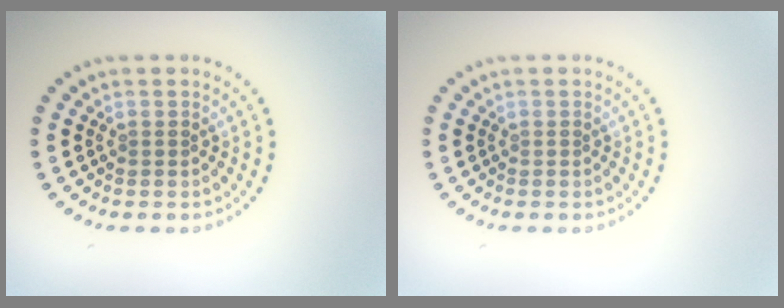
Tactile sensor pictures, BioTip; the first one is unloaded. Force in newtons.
{"total": 0.0}